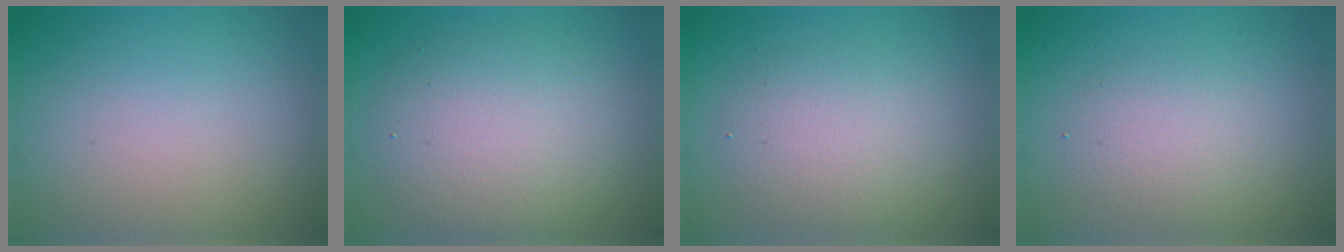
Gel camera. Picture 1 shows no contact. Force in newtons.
{"total": 5.8, "press": 5.8, "slide": 0.2}
{"total": 3.7, "press": 3.7, "slide": 0.2}
{"total": 2.3, "press": 2.3, "slide": 0.2}